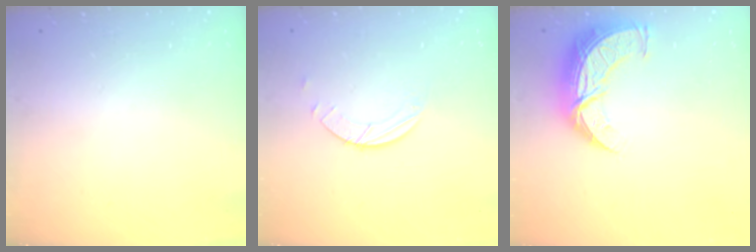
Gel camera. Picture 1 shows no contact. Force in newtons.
{"total": 1.7, "press": 1.7, "slide": 0.2}
{"total": 11.2, "press": 11.2, "slide": 0.9}